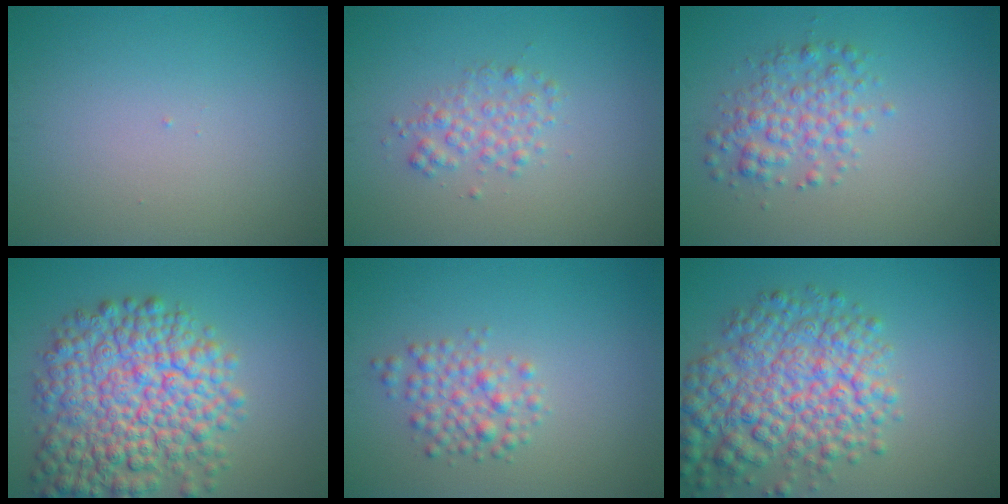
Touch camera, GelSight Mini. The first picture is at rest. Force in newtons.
{"total": 2.0, "press": 2.0, "slide": 0.0}
{"total": 3.2, "press": 3.2, "slide": 0.1}
{"total": 10.3, "press": 10.3, "slide": 0.4}
{"total": 2.7, "press": 2.7, "slide": 0.1}
{"total": 8.3, "press": 8.3, "slide": 0.3}